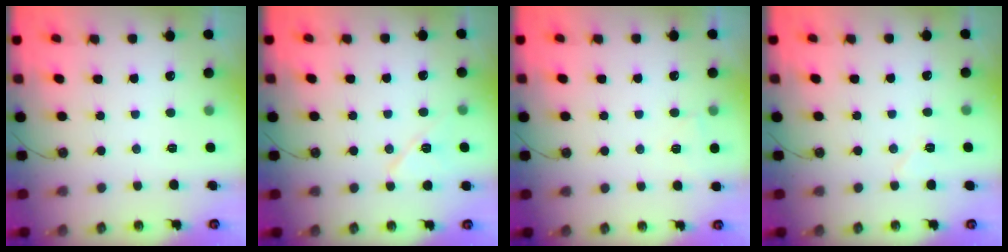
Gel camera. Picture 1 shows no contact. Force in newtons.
{"total": 8.6, "press": 8.5, "slide": 1.2}
{"total": 3.3, "press": 3.3, "slide": 0.5}
{"total": 4.9, "press": 4.6, "slide": 1.8}